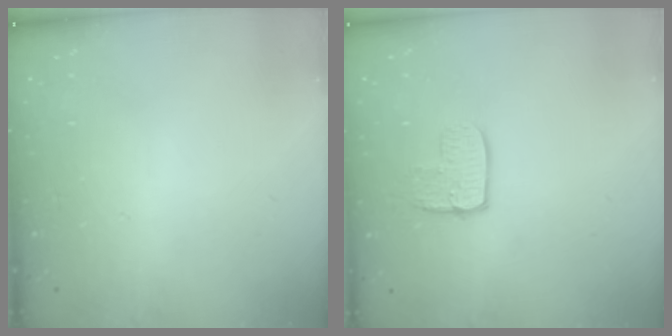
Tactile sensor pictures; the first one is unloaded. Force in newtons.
{"total": 7.0, "press": 7.0, "slide": 0.4}